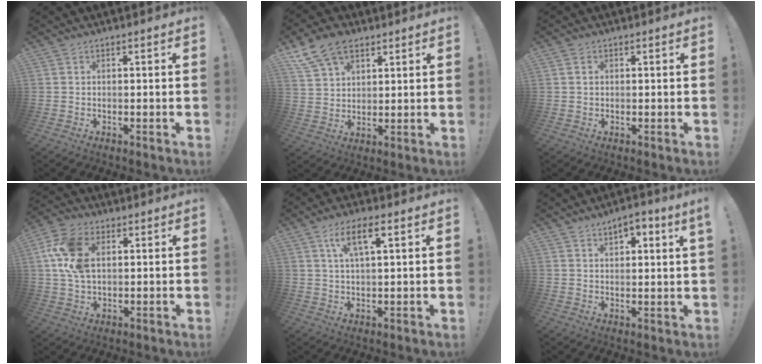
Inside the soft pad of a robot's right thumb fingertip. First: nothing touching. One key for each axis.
{"total": 11.1, "fx": 7.1, "fy": 7.0, "fz": 5.0, "tx": -0.088, "ty": -0.030, "tz": 0.140}
{"total": 1.1, "fx": 0.3, "fy": 0.8, "fz": 0.6, "tx": -0.010, "ty": 0.003, "tz": 0.004}
{"total": 13.0, "fx": 3.3, "fy": 8.7, "fz": 9.1, "tx": -0.185, "ty": 0.007, "tz": 0.067}
{"total": 7.8, "fx": 3.6, "fy": 2.2, "fz": 6.6, "tx": -0.116, "ty": 0.001, "tz": 0.060}
{"total": 4.7, "fx": 3.1, "fy": 0.8, "fz": 3.5, "tx": -0.041, "ty": -0.013, "tz": 0.047}